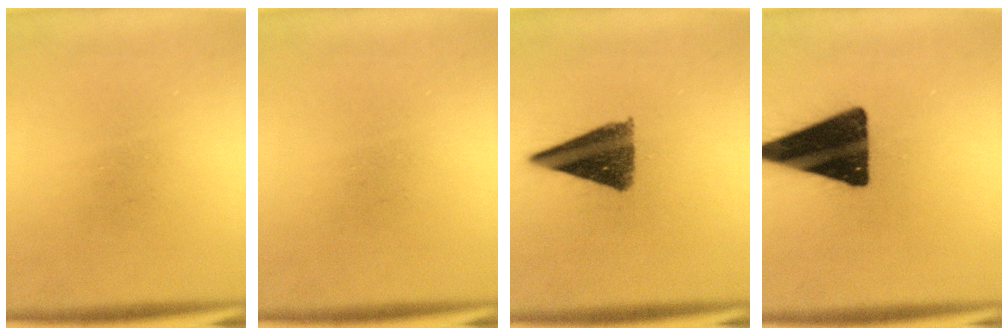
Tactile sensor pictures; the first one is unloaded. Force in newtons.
{"total": 0.0}
{"total": 10.4}
{"total": 18.4}